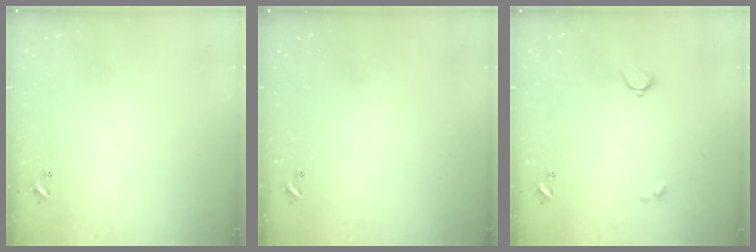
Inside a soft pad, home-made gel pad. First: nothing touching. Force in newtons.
{"total": 0.0}
{"total": 1.5, "press": 1.4, "slide": 0.4}